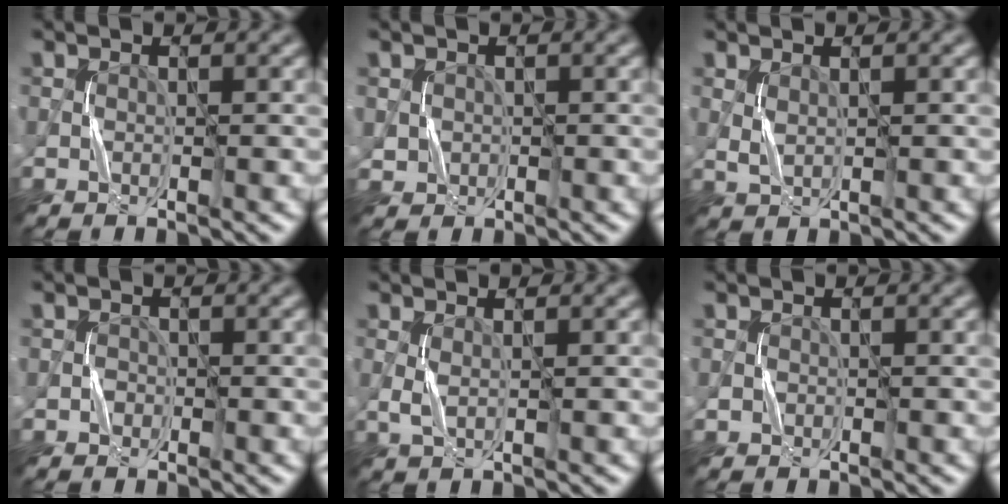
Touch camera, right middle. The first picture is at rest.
{"total": 1.2, "force": [0.2, 1.2, -0.1], "torque": [-0.002, -0.007, 0.008]}
{"total": 0.8, "force": [0.7, 0.1, 0.4], "torque": [-0.020, -0.004, 0.021]}
{"total": 0.7, "force": [-0.3, 0.6, -0.2], "torque": [0.007, 0.000, -0.007]}
{"total": 0.8, "force": [0.3, 0.1, 0.8], "torque": [-0.028, 0.000, 0.010]}
{"total": 0.6, "force": [-0.1, 0.6, -0.1], "torque": [0.002, -0.003, -0.004]}